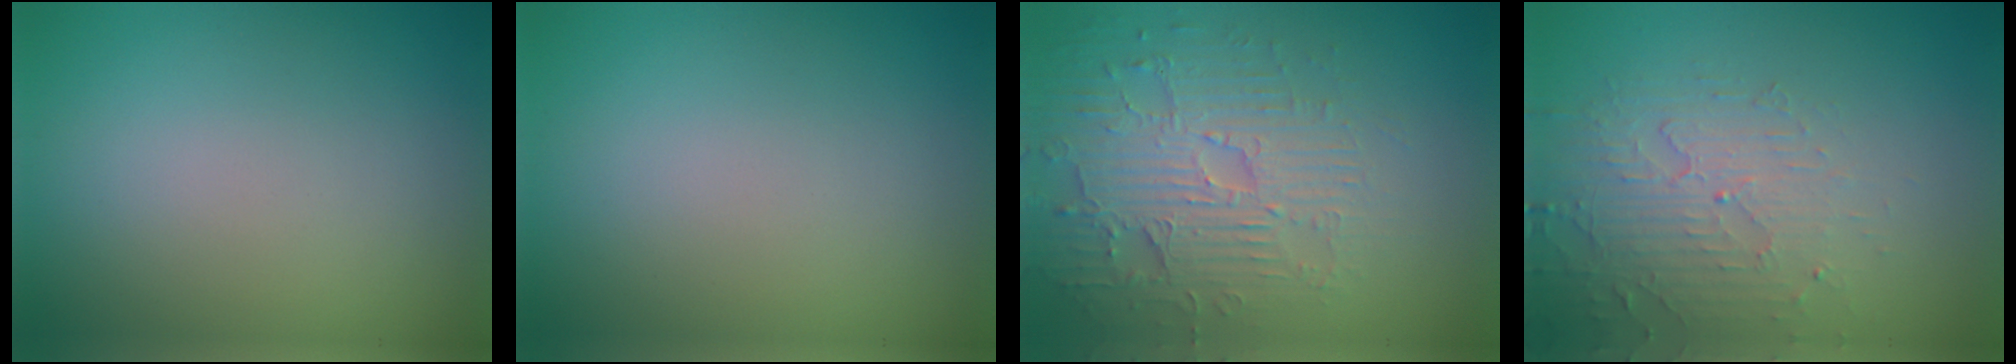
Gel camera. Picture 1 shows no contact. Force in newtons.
{"total": 0.0}
{"total": 4.6, "press": 4.2, "slide": 1.9}
{"total": 3.8, "press": 3.4, "slide": 1.8}